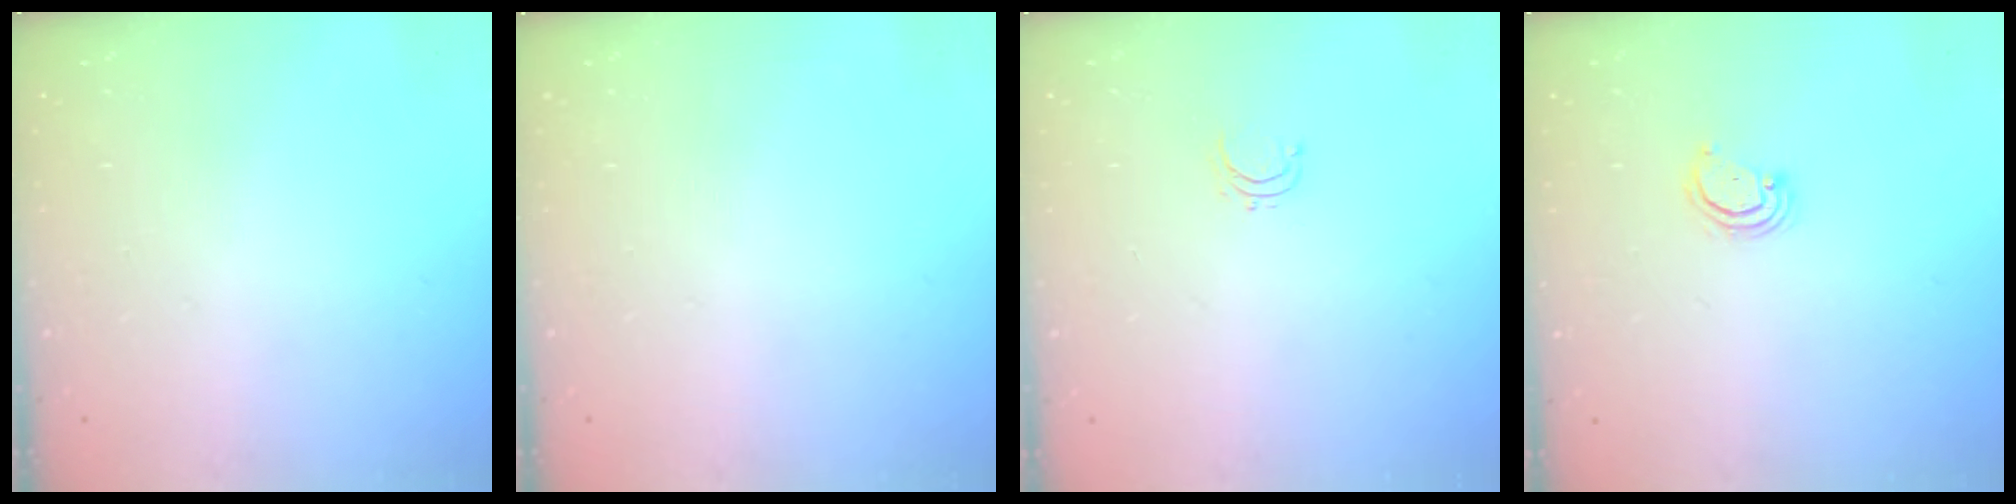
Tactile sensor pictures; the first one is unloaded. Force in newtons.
{"total": 0.0}
{"total": 3.7, "press": 3.7, "slide": 0.3}
{"total": 2.8, "press": 2.8, "slide": 0.2}